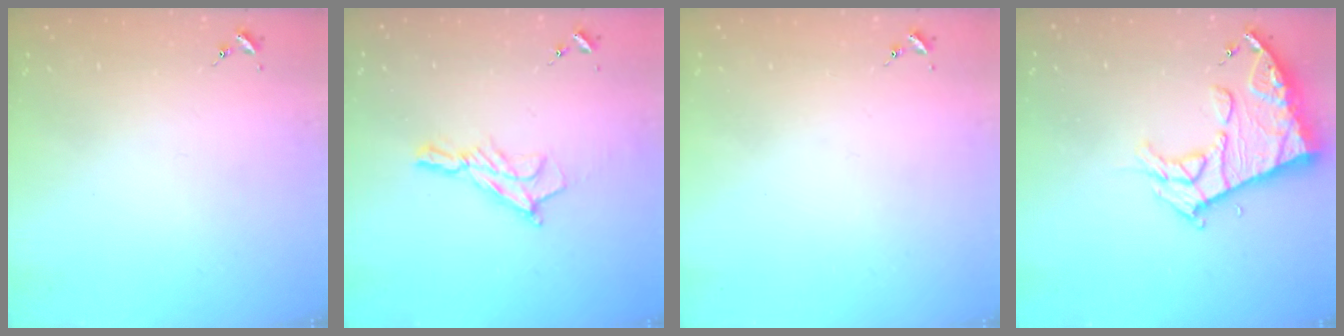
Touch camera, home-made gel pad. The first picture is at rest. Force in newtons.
{"total": 8.7, "press": 8.7, "slide": 0.5}
{"total": 0.0}
{"total": 14.1, "press": 14.0, "slide": 1.5}